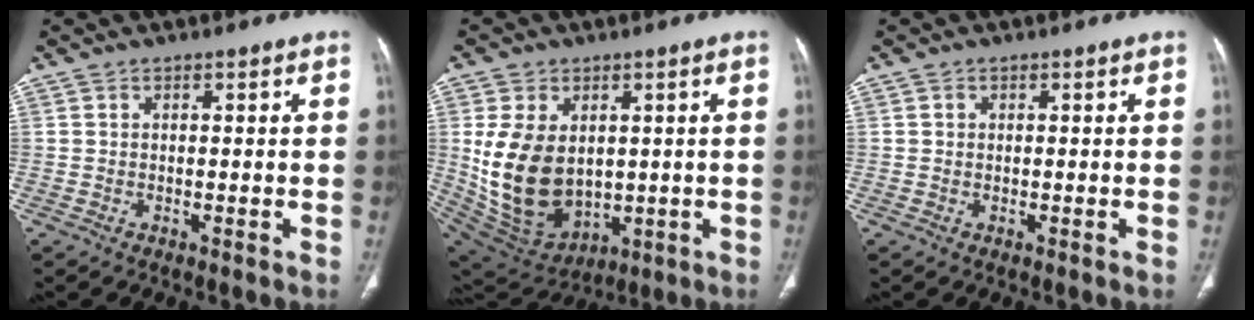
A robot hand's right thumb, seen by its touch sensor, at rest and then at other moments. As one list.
[{"total": 16.7, "force": [1.1, 11.7, 11.8], "torque": [-0.206, -0.013, 0.056]}, {"total": 1.0, "force": [0.2, 0.9, 0.3], "torque": [0.000, 0.002, 0.003]}]